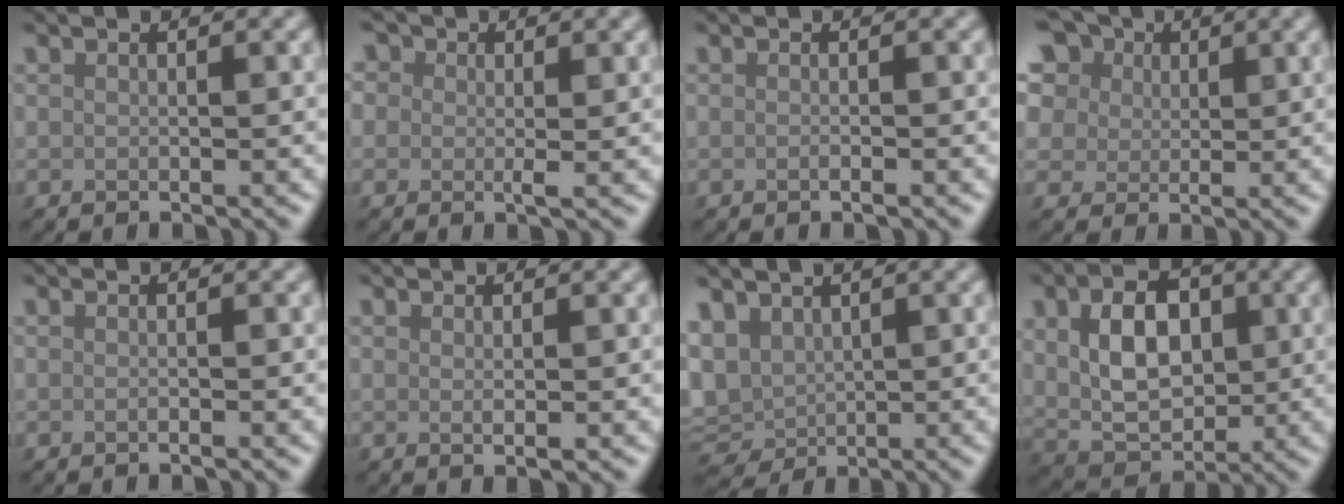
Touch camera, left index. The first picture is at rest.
{"total": 2.5, "force": [0.8, 1.8, 1.6], "torque": [-0.017, 0.004, -0.001]}
{"total": 0.9, "force": [-0.3, 0.2, 0.8], "torque": [-0.008, 0.000, -0.007]}
{"total": 15.0, "force": [8.1, 10.4, 7.0], "torque": [-0.179, 0.054, 0.125]}
{"total": 0.5, "force": [-0.3, 0.1, 0.5], "torque": [-0.007, 0.000, -0.005]}
{"total": 1.2, "force": [0.1, 0.2, 1.1], "torque": [-0.018, 0.001, 0.002]}
{"total": 4.2, "force": [1.5, 2.9, 2.6], "torque": [-0.068, 0.002, 0.028]}
{"total": 6.9, "force": [0.9, 4.8, 5.0], "torque": [-0.088, 0.000, 0.017]}